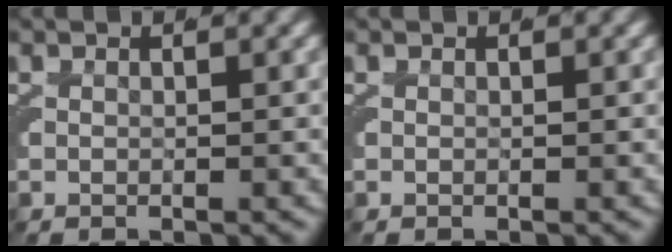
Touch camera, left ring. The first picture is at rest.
{"total": 0.0}